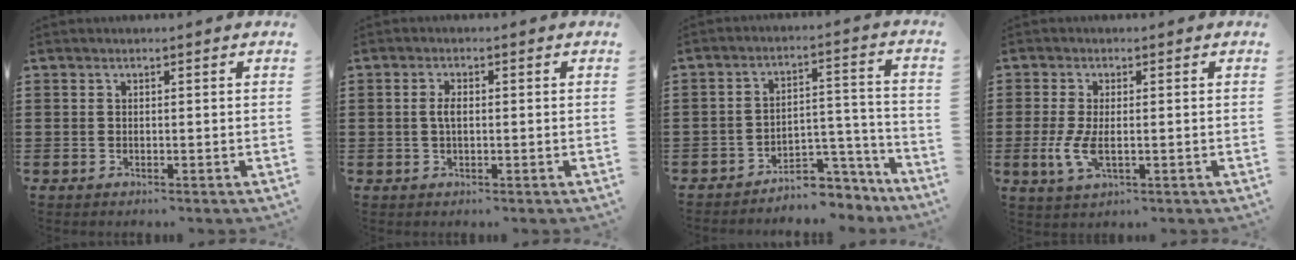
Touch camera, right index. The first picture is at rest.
{"total": 2.3, "force": [0.0, 0.9, 2.1], "torque": [-0.041, 0.001, -0.001]}
{"total": 5.4, "force": [-5.0, 1.5, 1.3], "torque": [-0.023, 0.013, -0.099]}
{"total": 4.6, "force": [-0.7, 1.8, 4.2], "torque": [-0.099, -0.009, -0.017]}